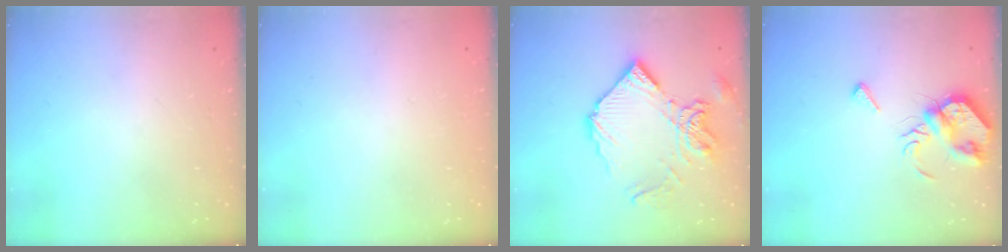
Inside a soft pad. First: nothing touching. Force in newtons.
{"total": 1.9, "press": 1.9, "slide": 0.1}
{"total": 16.5, "press": 16.3, "slide": 1.9}
{"total": 8.4, "press": 8.3, "slide": 0.8}